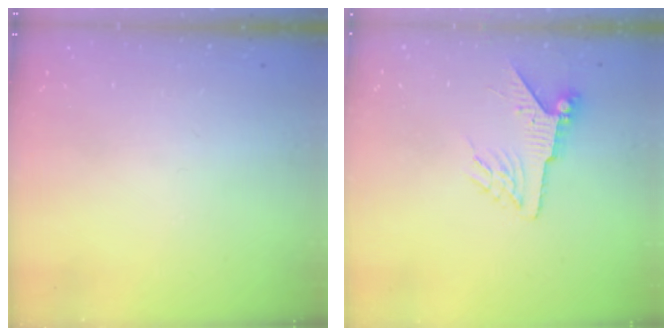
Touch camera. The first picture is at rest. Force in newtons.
{"total": 6.8, "press": 6.7, "slide": 1.1}